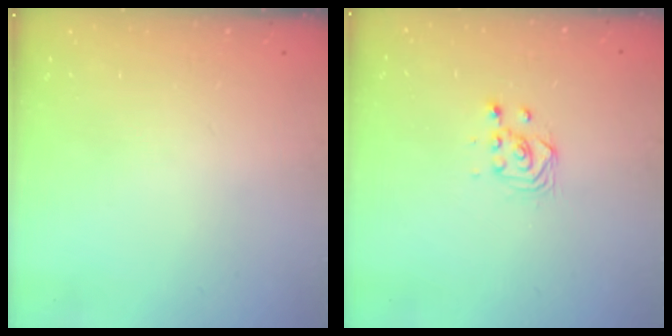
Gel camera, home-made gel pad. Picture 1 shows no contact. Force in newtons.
{"total": 3.2, "press": 2.9, "slide": 1.4}